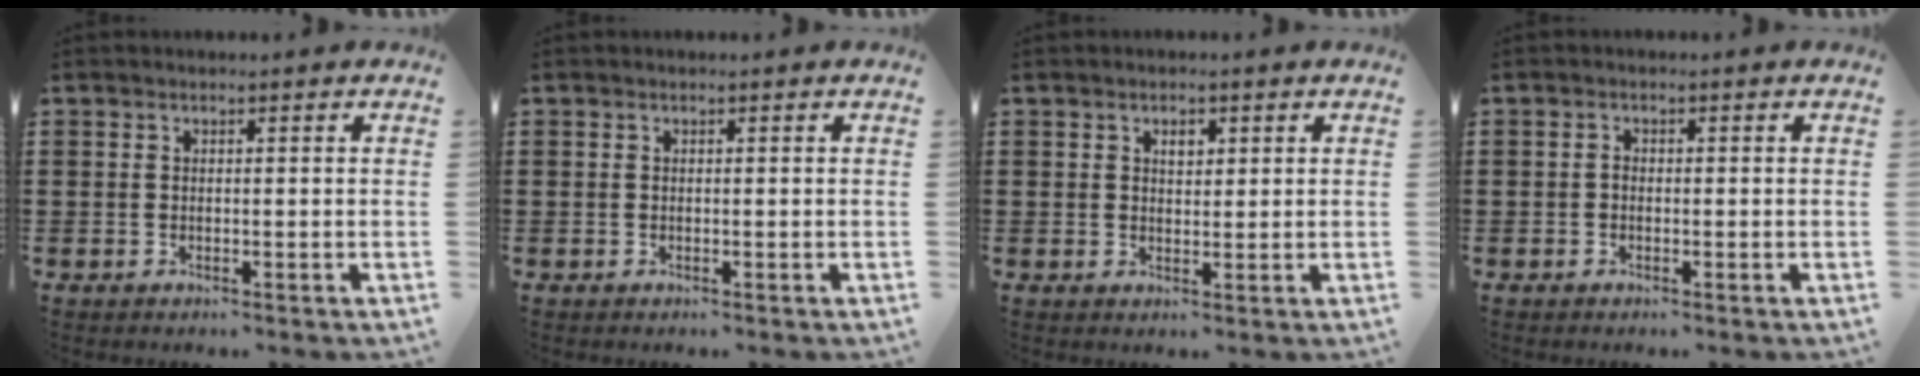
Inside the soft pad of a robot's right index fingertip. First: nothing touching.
{"total": 0.0}
{"total": 2.0, "force": [0.9, 1.1, 1.4], "torque": [-0.021, 0.002, 0.014]}
{"total": 0.9, "force": [-0.4, 0.5, 0.6], "torque": [-0.013, -0.001, -0.007]}